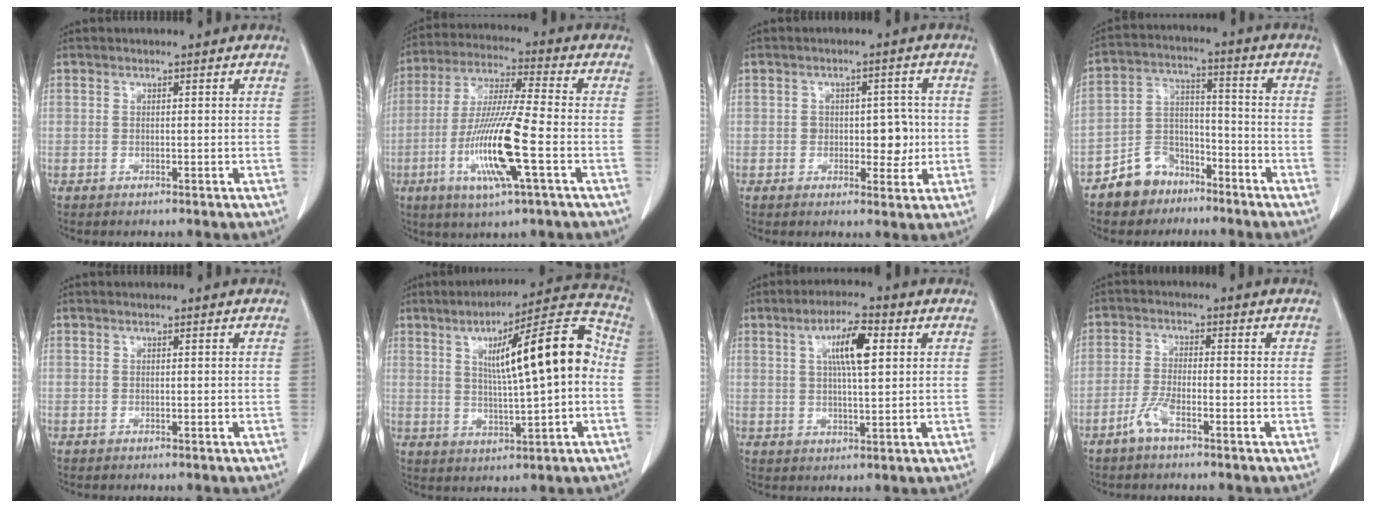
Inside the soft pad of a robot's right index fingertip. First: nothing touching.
{"total": 14.4, "force": [-4.3, 0.4, 13.7], "torque": [-0.281, -0.017, -0.084]}
{"total": 4.8, "force": [-0.4, 2.9, 3.9], "torque": [-0.041, 0.008, -0.001]}
{"total": 8.4, "force": [-6.1, 5.6, 1.5], "torque": [-0.027, 0.023, -0.109]}
{"total": 0.0}
{"total": 14.8, "force": [1.6, 1.8, 14.6], "torque": [-0.216, 0.030, 0.021]}
{"total": 7.3, "force": [2.4, 1.4, 6.8], "torque": [-0.121, 0.008, 0.040]}
{"total": 3.9, "force": [-2.5, 0.6, 3.0], "torque": [-0.066, -0.001, -0.052]}